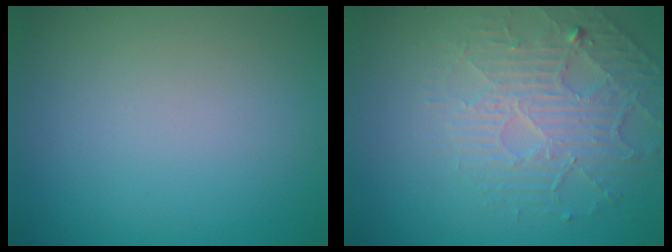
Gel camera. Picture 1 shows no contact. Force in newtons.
{"total": 4.5, "press": 3.3, "slide": 3.1}